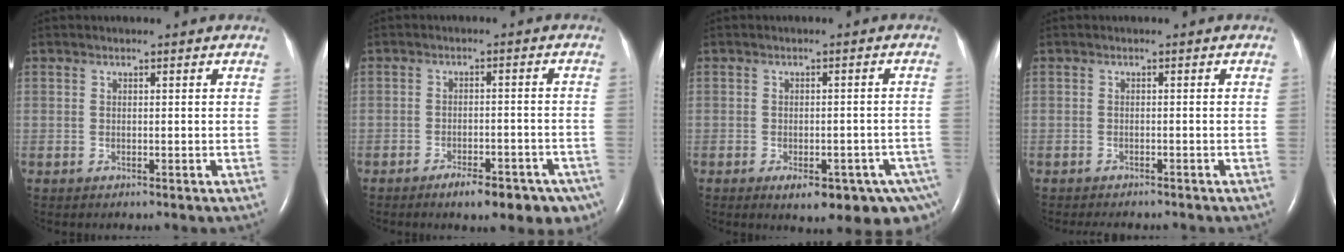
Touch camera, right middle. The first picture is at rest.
{"total": 9.8, "force": [-7.0, 3.5, 5.9], "torque": [-0.058, 0.008, -0.095]}
{"total": 12.6, "force": [-7.7, 5.2, 8.5], "torque": [-0.076, 0.003, -0.092]}
{"total": 4.2, "force": [-3.8, 1.0, 1.5], "torque": [-0.018, -0.006, -0.049]}